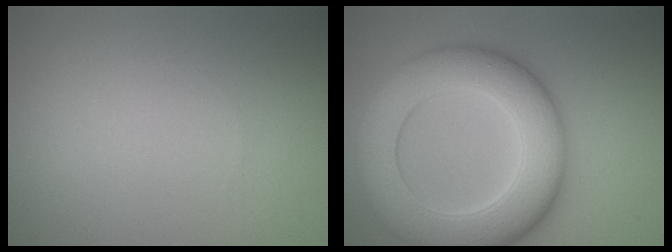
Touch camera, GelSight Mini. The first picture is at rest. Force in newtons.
{"total": 11.2, "press": 11.2, "slide": 0.2}